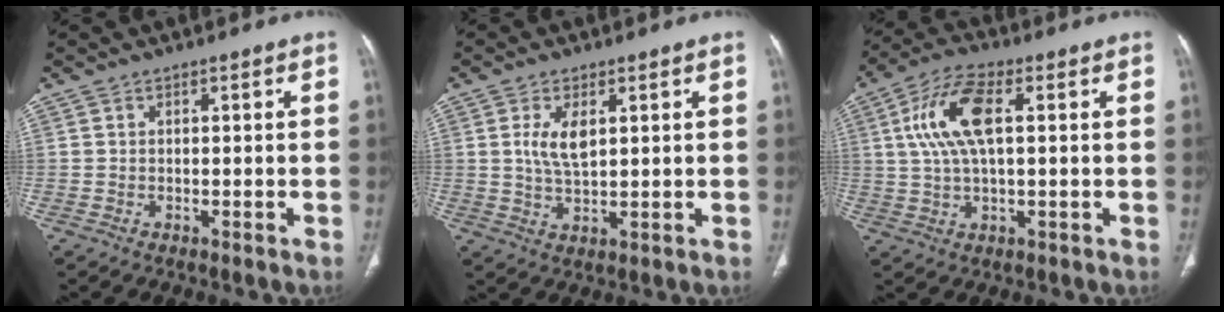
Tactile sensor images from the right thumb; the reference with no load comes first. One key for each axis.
{"total": 5.5, "fx": 1.6, "fy": 2.5, "fz": 4.7, "tx": -0.091, "ty": -0.010, "tz": 0.035}
{"total": 11.3, "fx": 2.5, "fy": 4.7, "fz": 10.0, "tx": -0.212, "ty": 0.016, "tz": 0.046}